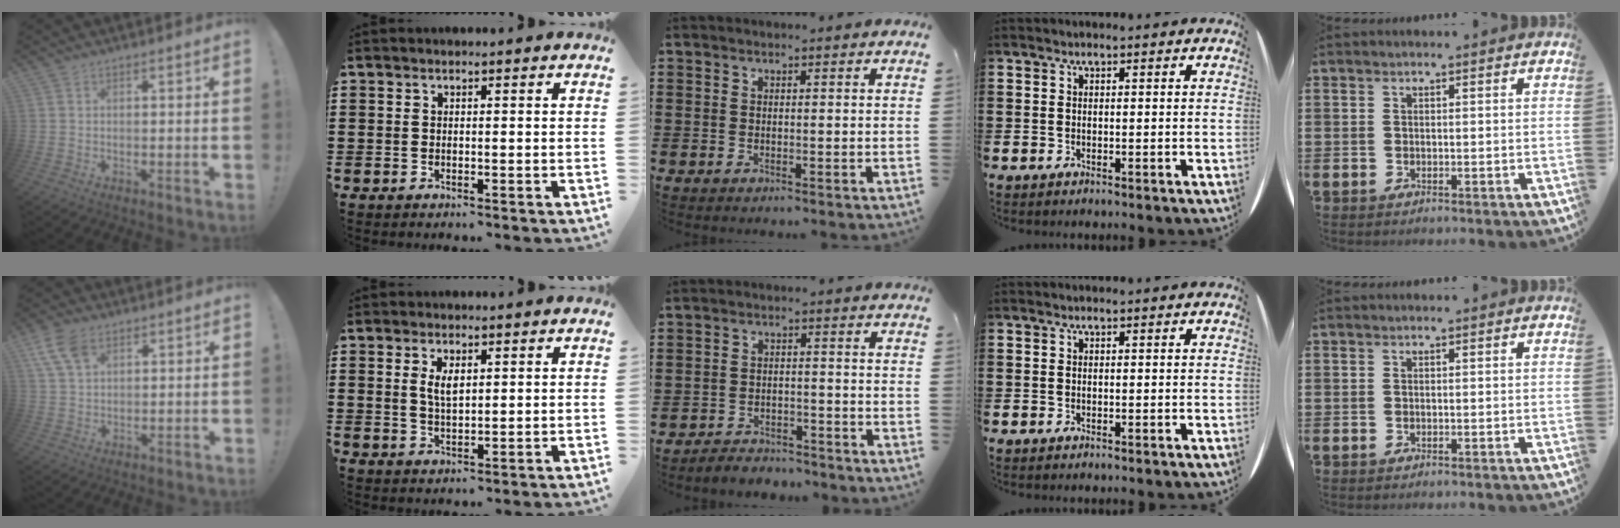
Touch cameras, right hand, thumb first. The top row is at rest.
{"thumb": {"total": 8.1, "force": [4.2, 4.7, 5.1], "torque": [-0.096, -0.008, 0.082]}, "index": {"total": 3.2, "force": [1.2, 1.3, 2.7], "torque": [-0.056, 0.005, 0.020]}, "middle": {"total": 3.1, "force": [-3.1, 0.4, -0.2], "torque": [-0.004, 0.001, -0.067]}}